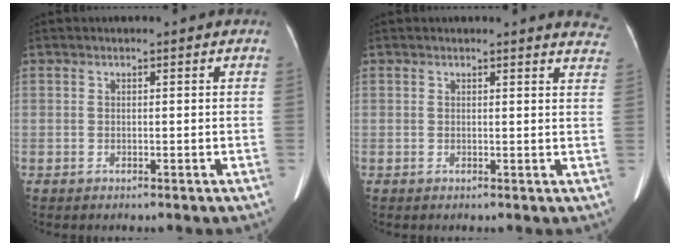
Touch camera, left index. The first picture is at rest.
{"total": 5.7, "force": [5.6, 0.8, 0.7], "torque": [0.014, -0.029, 0.026]}